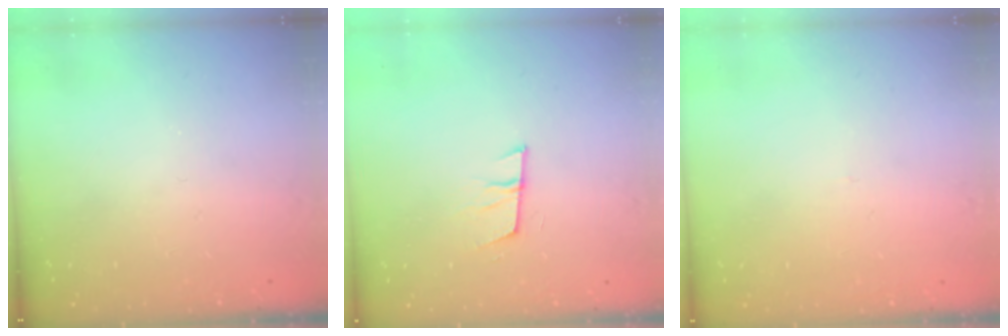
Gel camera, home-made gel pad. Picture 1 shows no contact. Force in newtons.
{"total": 7.9, "press": 7.3, "slide": 3.0}
{"total": 2.7, "press": 2.7, "slide": 0.3}